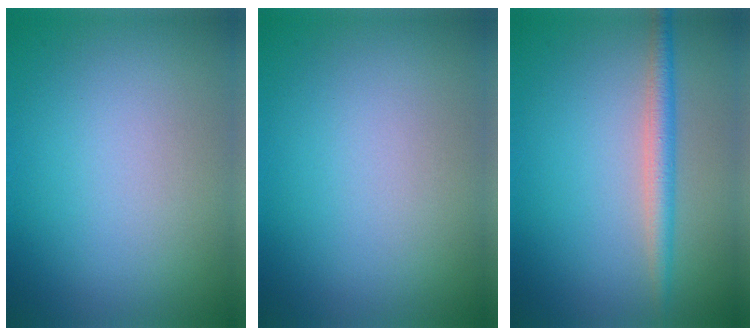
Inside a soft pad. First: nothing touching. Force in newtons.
{"total": 0.0}
{"total": 2.5, "press": 2.5, "slide": 0.1}